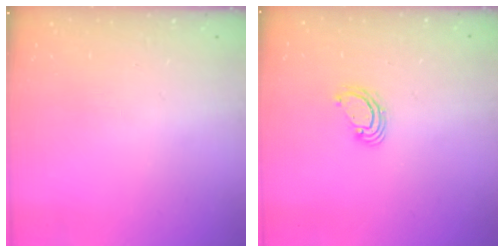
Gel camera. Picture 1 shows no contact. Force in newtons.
{"total": 3.8, "press": 3.8, "slide": 0.2}